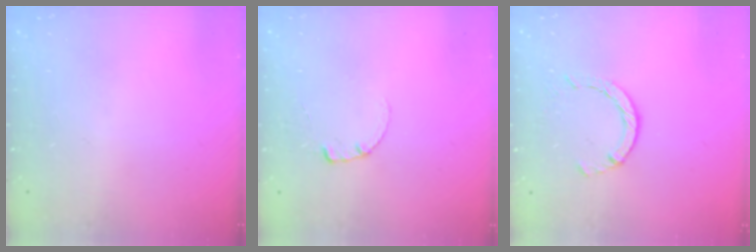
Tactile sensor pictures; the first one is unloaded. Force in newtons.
{"total": 0.6, "press": 0.6, "slide": 0.1}
{"total": 2.9, "press": 2.8, "slide": 0.4}